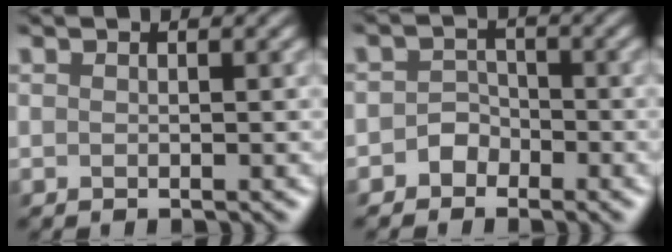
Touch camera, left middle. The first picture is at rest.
{"total": 1.5, "force": [-1.0, 1.1, -0.2], "torque": [0.018, 0.012, -0.027]}